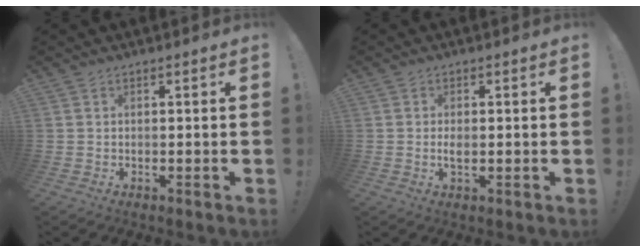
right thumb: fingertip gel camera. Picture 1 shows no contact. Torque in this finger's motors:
{"motor_torque": [0.33, 0.36, 0.25, -0.24, 0.00]}